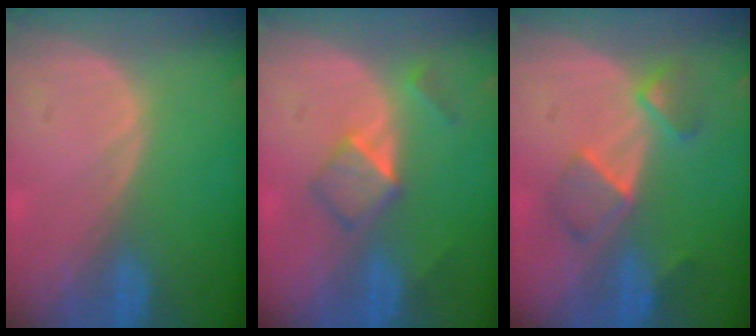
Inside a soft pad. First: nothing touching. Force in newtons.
{"total": 5.3, "press": 4.5, "slide": 2.7}
{"total": 5.5, "press": 5.2, "slide": 1.7}